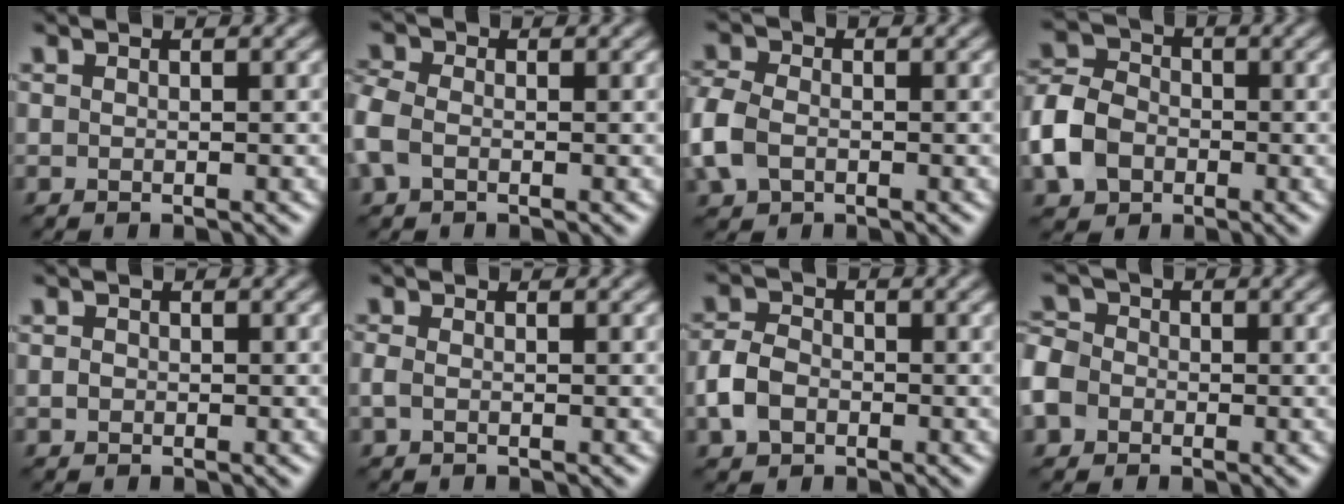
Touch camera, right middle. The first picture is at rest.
{"total": 3.1, "force": [-0.8, 2.2, 1.9], "torque": [-0.061, 0.004, -0.030]}
{"total": 4.7, "force": [-1.2, 3.4, 3.0], "torque": [-0.089, -0.001, -0.034]}
{"total": 6.5, "force": [-2.2, 5.0, 3.4], "torque": [-0.085, 0.002, -0.061]}
{"total": 0.7, "force": [-0.2, 0.6, 0.3], "torque": [-0.007, -0.002, -0.007]}
{"total": 1.0, "force": [-0.3, 0.6, 0.7], "torque": [-0.022, 0.000, -0.010]}
{"total": 3.8, "force": [-1.3, 2.8, 2.2], "torque": [-0.053, 0.001, -0.034]}
{"total": 6.1, "force": [-2.4, 5.0, 2.5], "torque": [-0.067, -0.004, -0.063]}